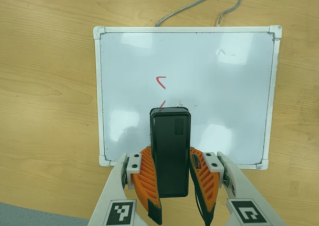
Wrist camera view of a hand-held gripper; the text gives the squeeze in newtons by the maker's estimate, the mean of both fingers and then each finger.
{"total": 7.5, "left": 6.6, "right": 8.4}